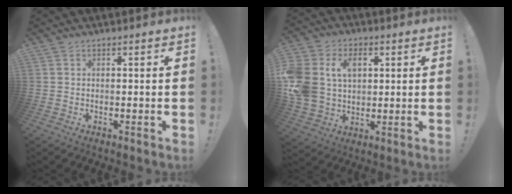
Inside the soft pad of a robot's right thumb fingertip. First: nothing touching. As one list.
[{"total": 16.0, "force": [4.3, 12.3, 9.2], "torque": [-0.185, -0.014, 0.083]}]